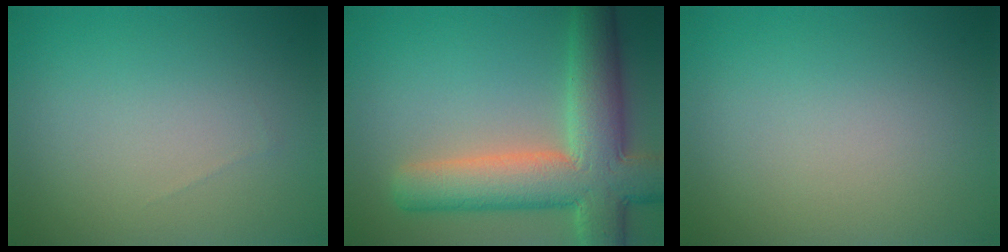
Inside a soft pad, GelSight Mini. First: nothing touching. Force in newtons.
{"total": 10.1, "press": 10.1, "slide": 1.0}
{"total": 0.0}